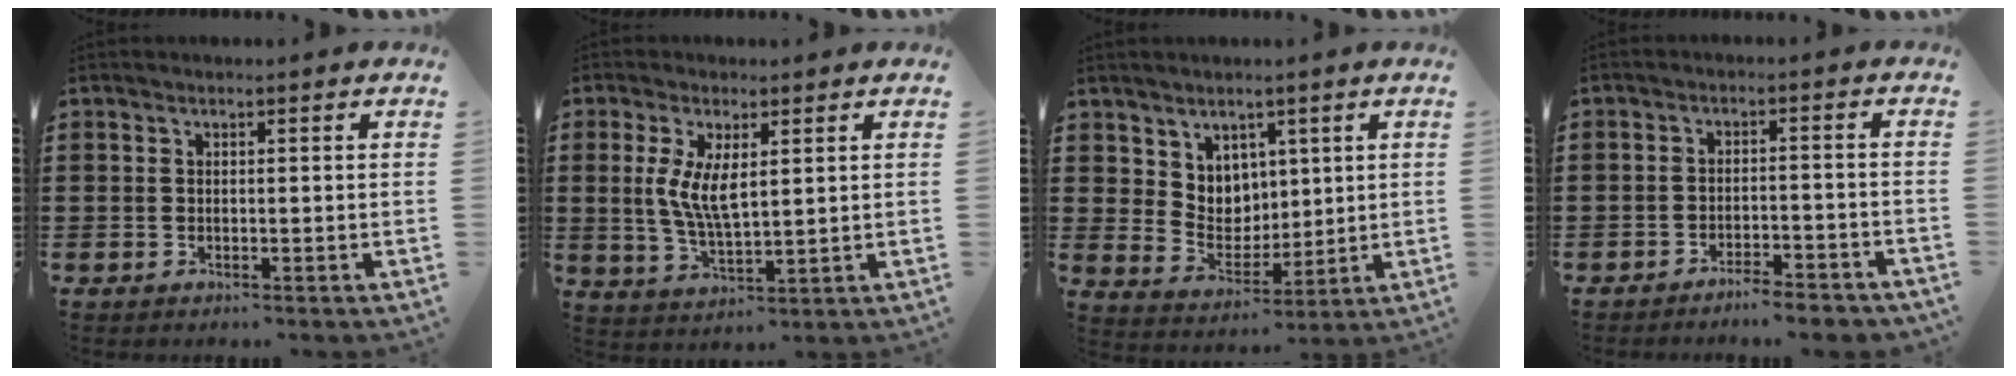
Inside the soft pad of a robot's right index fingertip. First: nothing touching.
{"total": 6.0, "force": [1.3, 2.3, 5.4], "torque": [-0.114, 0.002, 0.022]}
{"total": 5.6, "force": [3.6, 4.2, 0.2], "torque": [-0.030, -0.003, 0.070]}
{"total": 3.5, "force": [-3.4, 0.0, 0.7], "torque": [-0.013, 0.001, -0.069]}